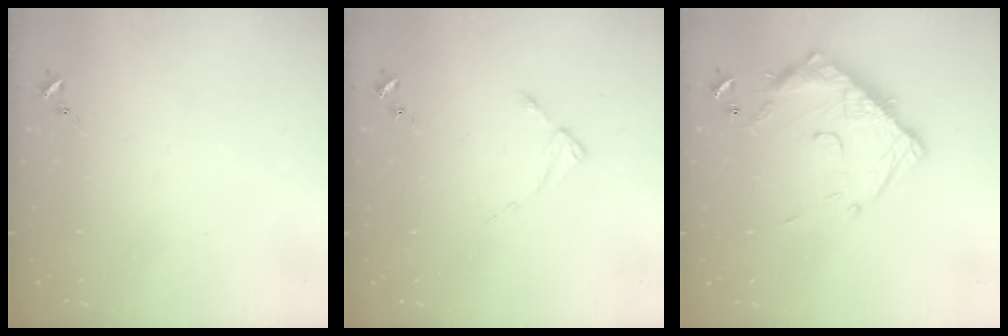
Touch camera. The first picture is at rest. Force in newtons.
{"total": 2.6, "press": 2.6, "slide": 0.3}
{"total": 15.4, "press": 15.4, "slide": 1.4}